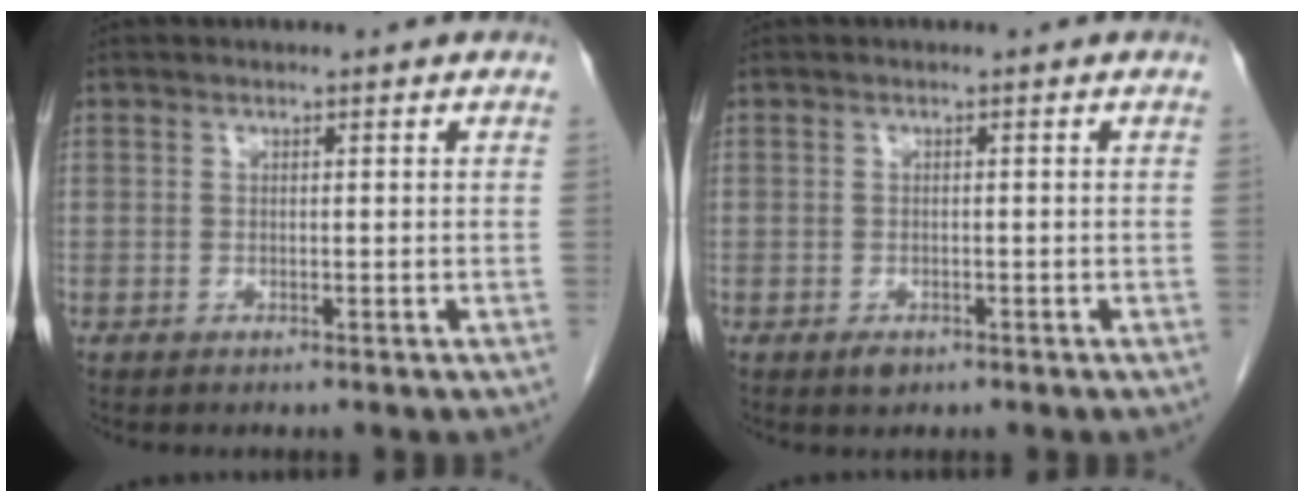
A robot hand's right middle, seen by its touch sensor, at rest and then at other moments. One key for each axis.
{"total": 1.4, "fx": -0.8, "fy": 0.8, "fz": 0.8, "tx": -0.014, "ty": 0.001, "tz": -0.008}